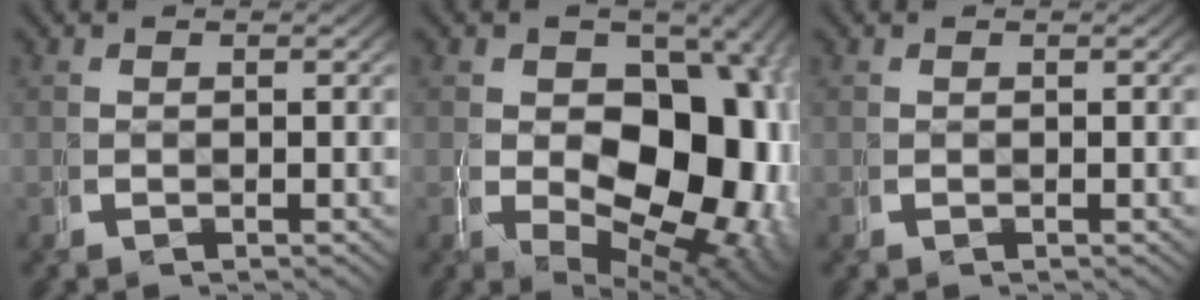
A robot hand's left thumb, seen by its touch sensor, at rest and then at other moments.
{"total": 16.7, "force": [-2.0, 11.7, 11.8], "torque": [-0.200, -0.088, 0.009]}
{"total": 0.0}